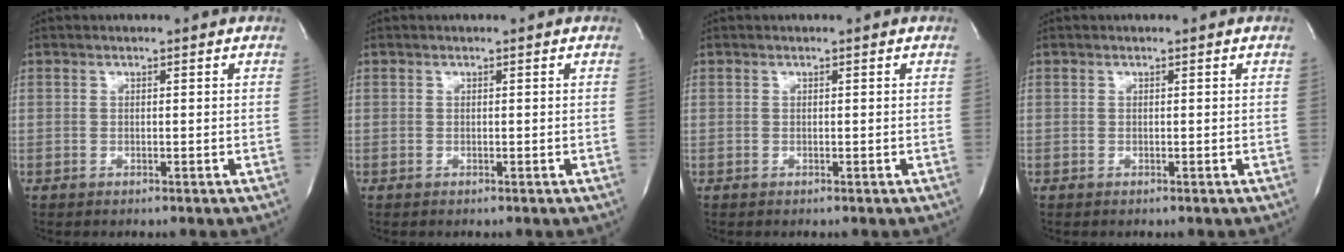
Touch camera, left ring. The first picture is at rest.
{"total": 0.0}
{"total": 0.0}
{"total": 0.0}